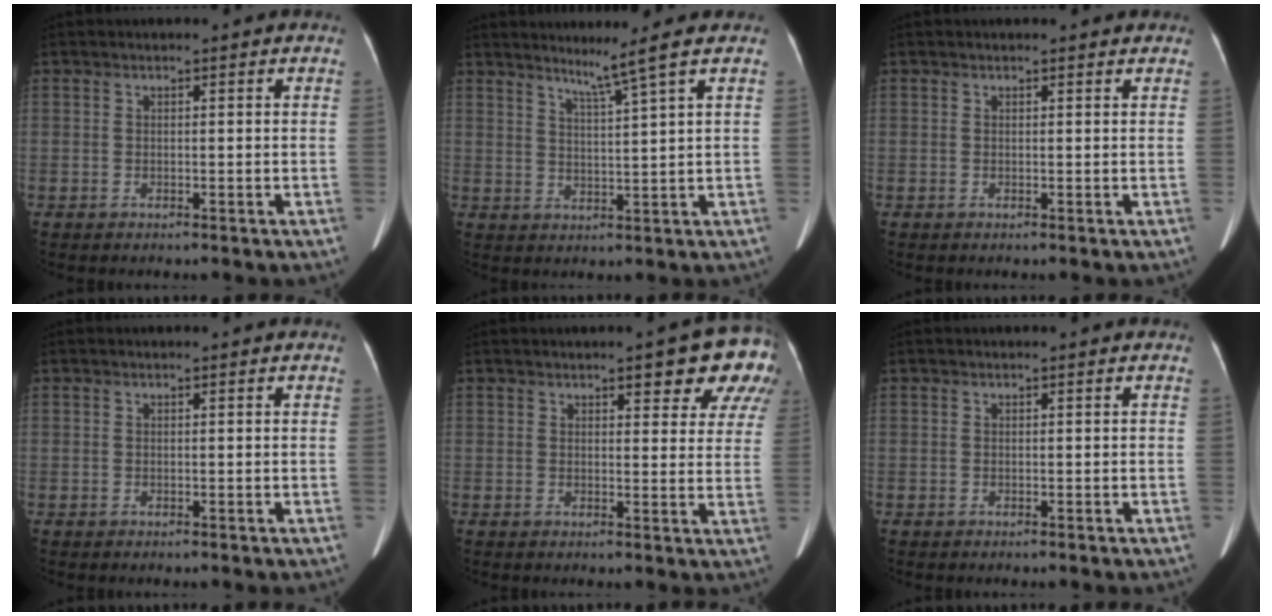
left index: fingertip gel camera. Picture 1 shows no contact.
{"total": 4.1, "force": [2.7, -2.1, 2.2], "torque": [-0.040, -0.034, 0.054]}
{"total": 3.2, "force": [2.9, 0.7, 1.1], "torque": [-0.011, 0.002, 0.028]}
{"total": 0.0}
{"total": 10.2, "force": [7.1, 2.8, 6.7], "torque": [-0.061, -0.014, 0.064]}
{"total": 0.0}